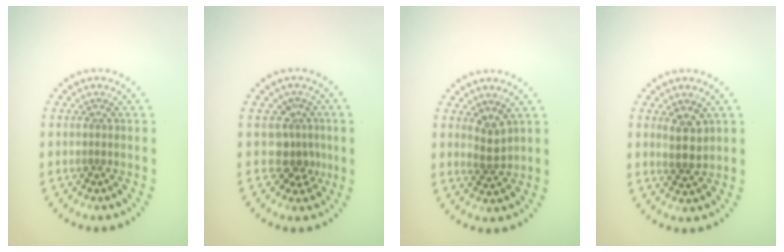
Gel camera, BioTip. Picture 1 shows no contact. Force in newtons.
{"total": 2.6, "press": 2.0, "slide": 1.7}
{"total": 1.8, "press": 1.6, "slide": 0.9}
{"total": 2.2, "press": 2.0, "slide": 1.0}